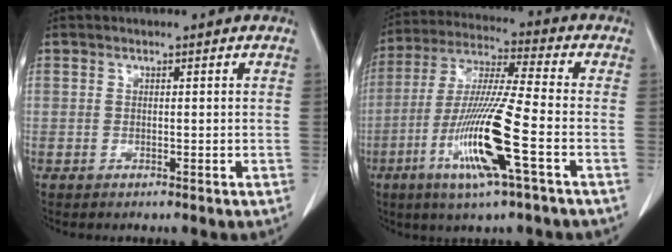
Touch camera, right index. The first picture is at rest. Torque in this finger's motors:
{"motor_torque": [1.75, -0.38, 0.50, 0.13]}